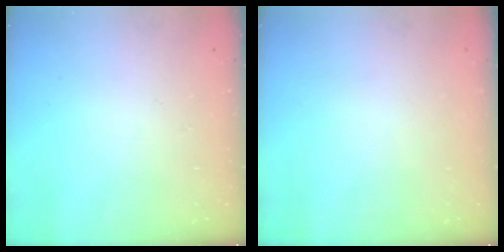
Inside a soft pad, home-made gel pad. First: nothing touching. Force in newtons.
{"total": 0.0}